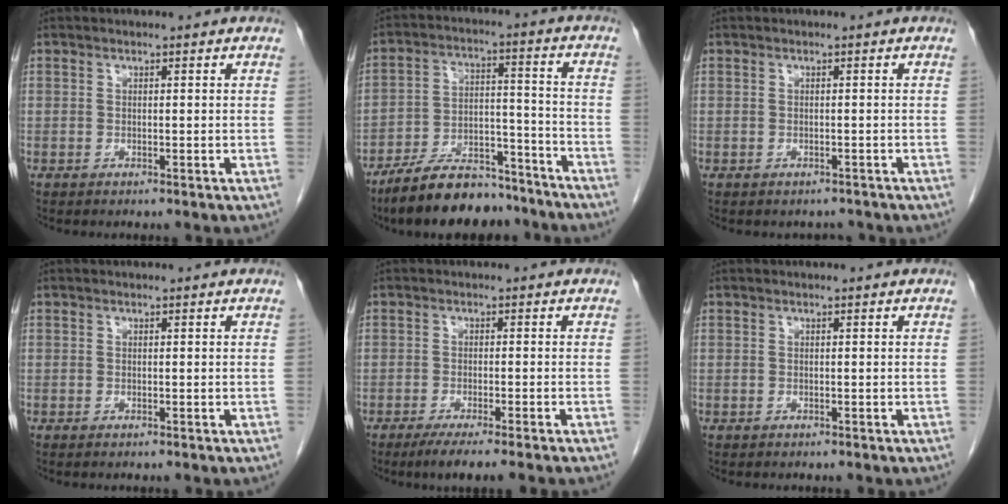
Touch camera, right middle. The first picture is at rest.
{"total": 13.9, "force": [-11.7, 4.6, 5.9], "torque": [-0.095, 0.020, -0.193]}
{"total": 1.6, "force": [-1.4, 0.9, 0.0], "torque": [-0.001, 0.001, -0.019]}
{"total": 0.0}
{"total": 6.0, "force": [-4.5, -0.6, 3.9], "torque": [-0.047, -0.013, -0.069]}
{"total": 0.0}